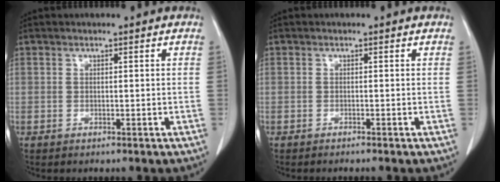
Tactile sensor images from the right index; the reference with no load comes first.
{"total": 1.1, "force": [-1.0, -0.2, 0.5], "torque": [-0.004, 0.002, -0.015]}